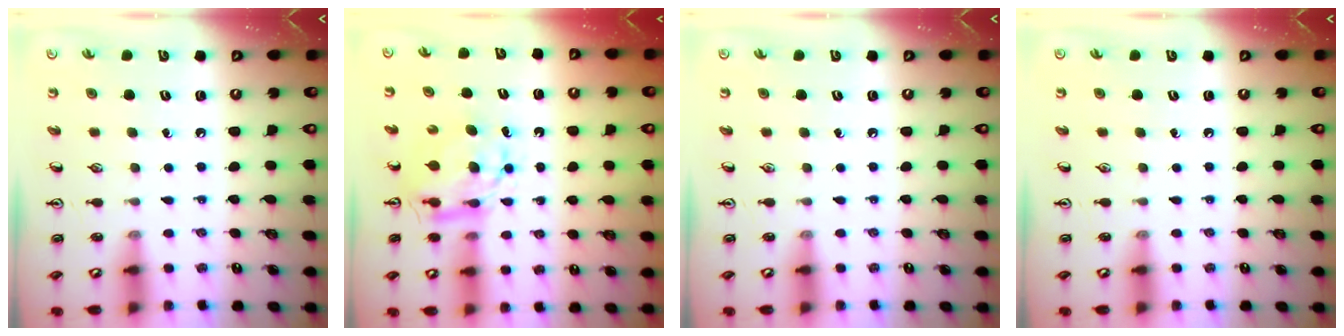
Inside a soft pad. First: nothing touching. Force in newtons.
{"total": 6.9, "press": 6.9, "slide": 0.6}
{"total": 0.0}
{"total": 0.0}